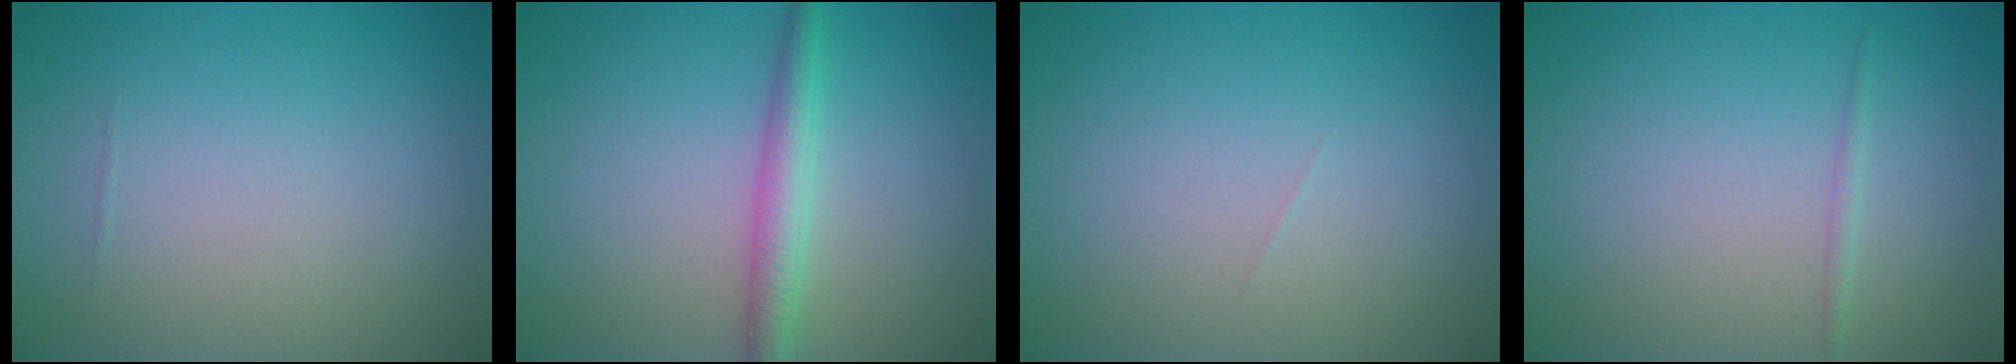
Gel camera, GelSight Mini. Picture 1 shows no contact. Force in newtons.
{"total": 2.8, "press": 2.8, "slide": 0.1}
{"total": 0.0}
{"total": 0.7, "press": 0.7, "slide": 0.1}